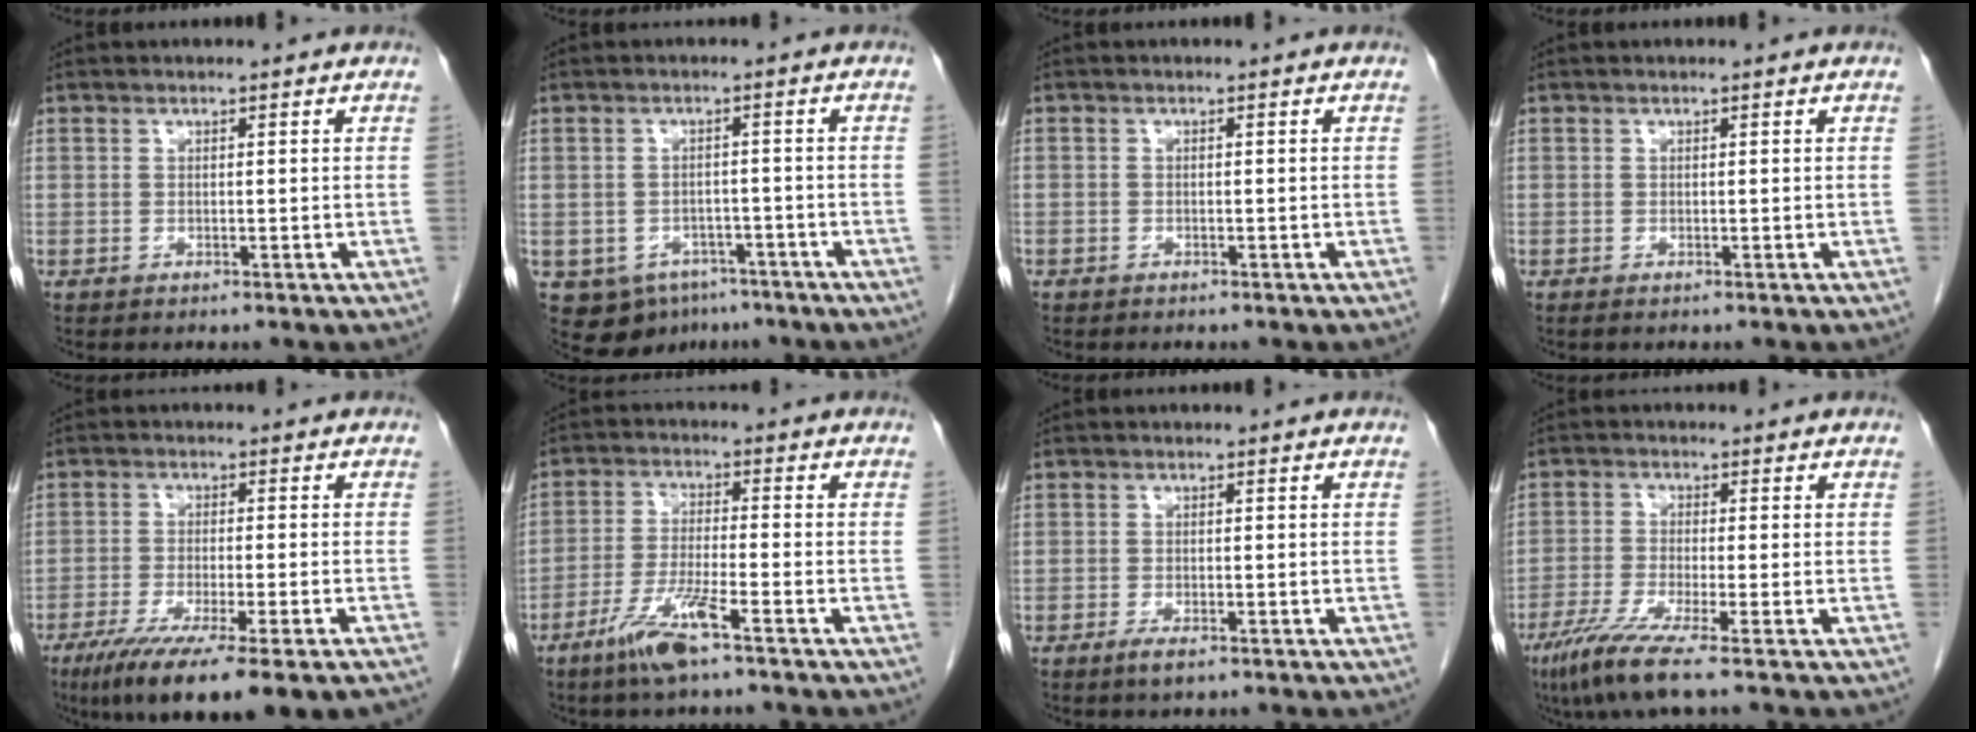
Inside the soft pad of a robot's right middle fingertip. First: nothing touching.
{"total": 8.4, "force": [-5.0, 6.0, 3.0], "torque": [-0.049, 0.008, -0.063]}
{"total": 0.7, "force": [-0.5, 0.5, 0.1], "torque": [-0.009, 0.003, -0.011]}
{"total": 0.0}
{"total": 14.8, "force": [-10.4, 1.1, 10.4], "torque": [-0.143, -0.038, -0.160]}
{"total": 7.3, "force": [-4.7, 0.2, 5.7], "torque": [-0.119, -0.011, -0.089]}
{"total": 2.1, "force": [-1.3, 0.6, 1.5], "torque": [-0.033, -0.003, -0.021]}
{"total": 6.9, "force": [-4.5, -0.6, 5.2], "torque": [-0.103, -0.023, -0.089]}